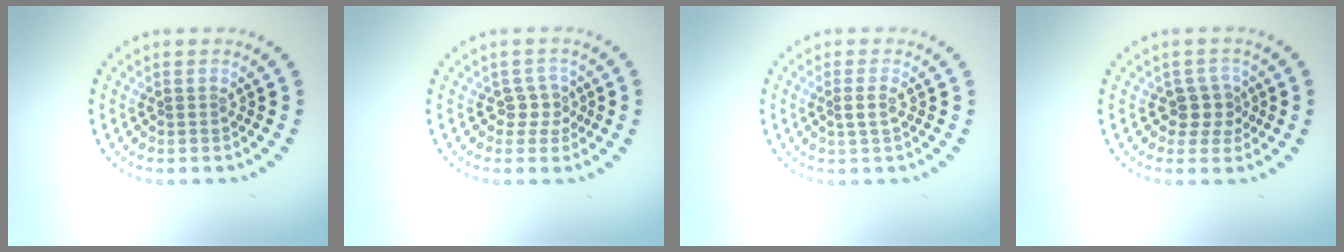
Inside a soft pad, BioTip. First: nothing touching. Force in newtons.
{"total": 1.8, "press": 1.3, "slide": 1.2}
{"total": 1.3, "press": 1.0, "slide": 0.8}
{"total": 2.2, "press": 1.9, "slide": 1.2}